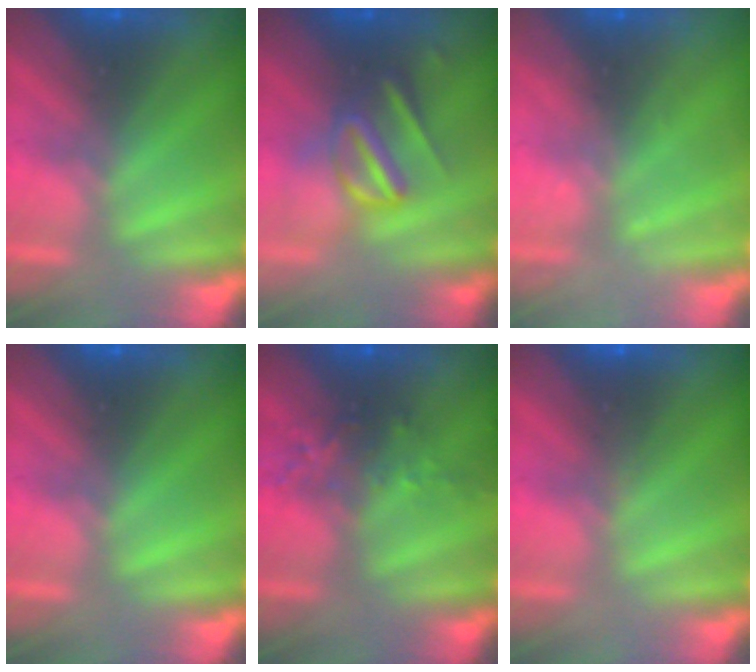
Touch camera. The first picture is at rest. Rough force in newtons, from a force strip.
{"total": 2.9}
{"total": 2.4}
{"total": 0.0}
{"total": 2.4}
{"total": 3.0}